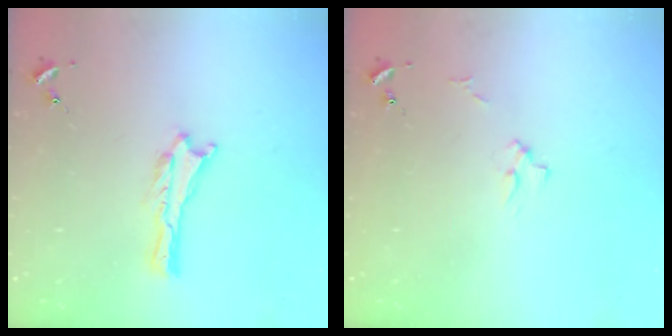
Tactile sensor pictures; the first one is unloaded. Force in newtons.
{"total": 2.7, "press": 2.7, "slide": 0.3}